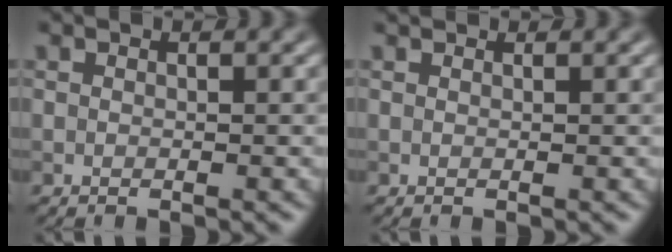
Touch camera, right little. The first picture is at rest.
{"total": 0.9, "force": [0.9, 0.1, 0.2], "torque": [-0.008, -0.002, 0.010]}